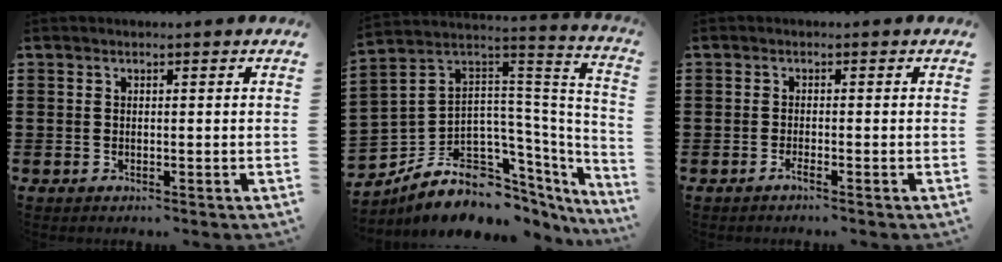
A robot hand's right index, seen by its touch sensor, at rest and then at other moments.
{"total": 9.7, "force": [-6.3, 5.9, 4.5], "torque": [-0.103, -0.009, -0.112]}
{"total": 1.1, "force": [-0.9, 0.0, 0.7], "torque": [-0.014, -0.006, -0.015]}